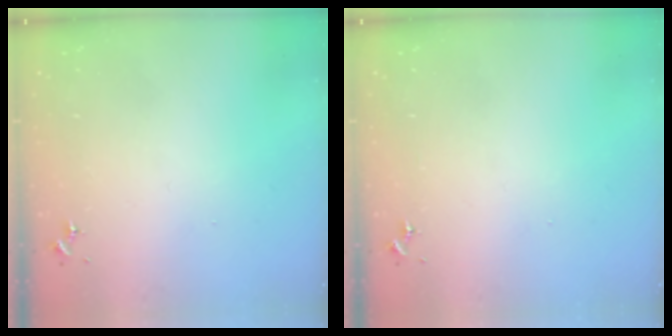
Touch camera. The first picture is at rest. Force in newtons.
{"total": 0.0}